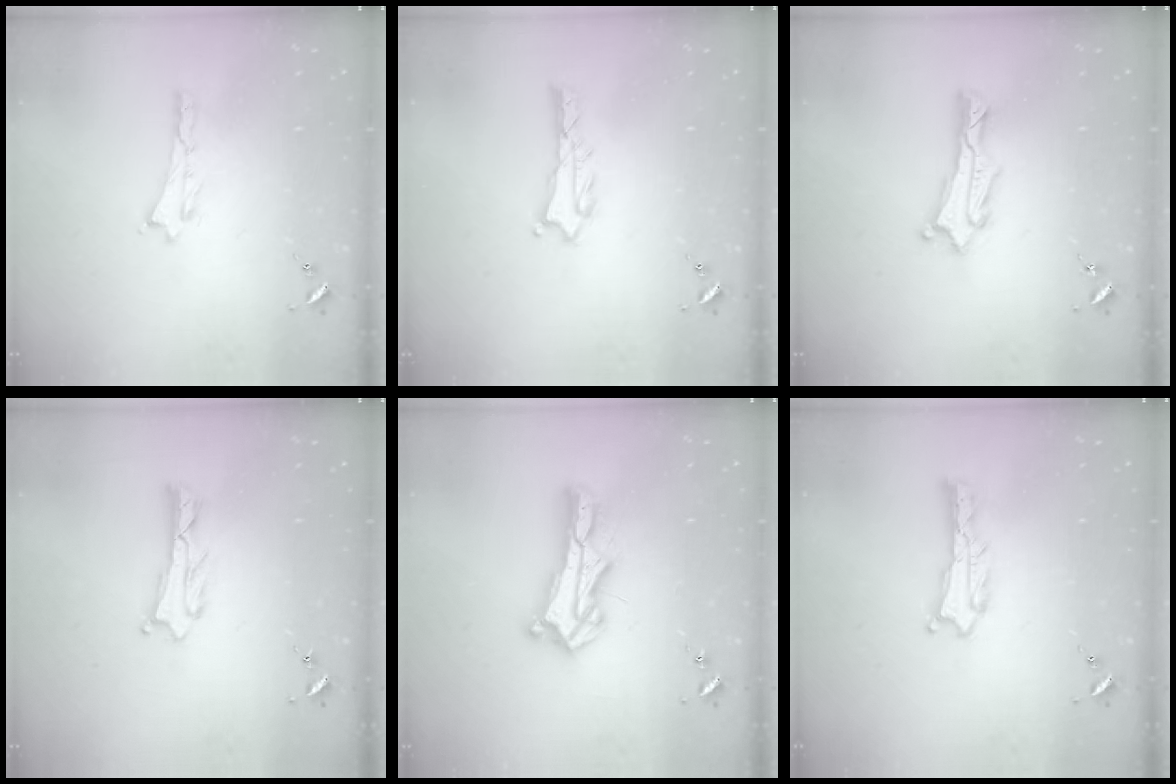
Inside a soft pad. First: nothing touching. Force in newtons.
{"total": 1.3, "press": 1.3, "slide": 0.3}
{"total": 1.3, "press": 1.3, "slide": 0.1}
{"total": 1.2, "press": 1.2, "slide": 0.0}
{"total": 8.1, "press": 8.0, "slide": 0.6}
{"total": 0.6, "press": 0.6, "slide": 0.1}